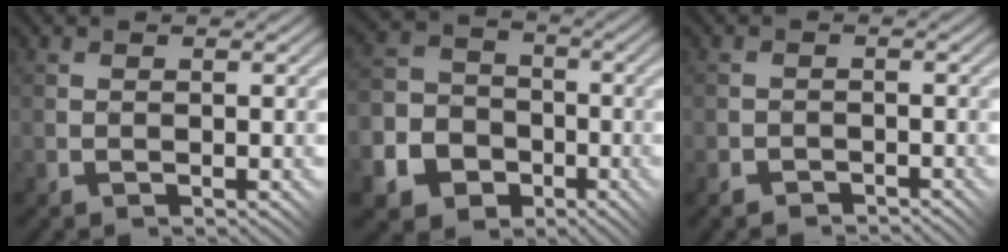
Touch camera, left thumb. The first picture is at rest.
{"total": 9.9, "force": [-4.9, 8.1, 2.9], "torque": [-0.082, -0.039, -0.108]}
{"total": 1.4, "force": [-1.3, 0.2, -0.3], "torque": [0.008, 0.004, -0.031]}